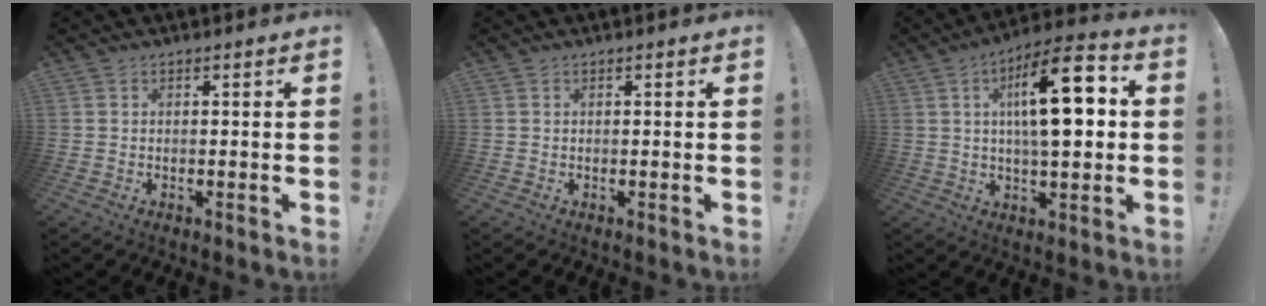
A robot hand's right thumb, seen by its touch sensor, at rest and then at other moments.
{"total": 0.0}
{"total": 17.9, "force": [3.1, 6.3, 16.5], "torque": [-0.254, -0.002, 0.038]}